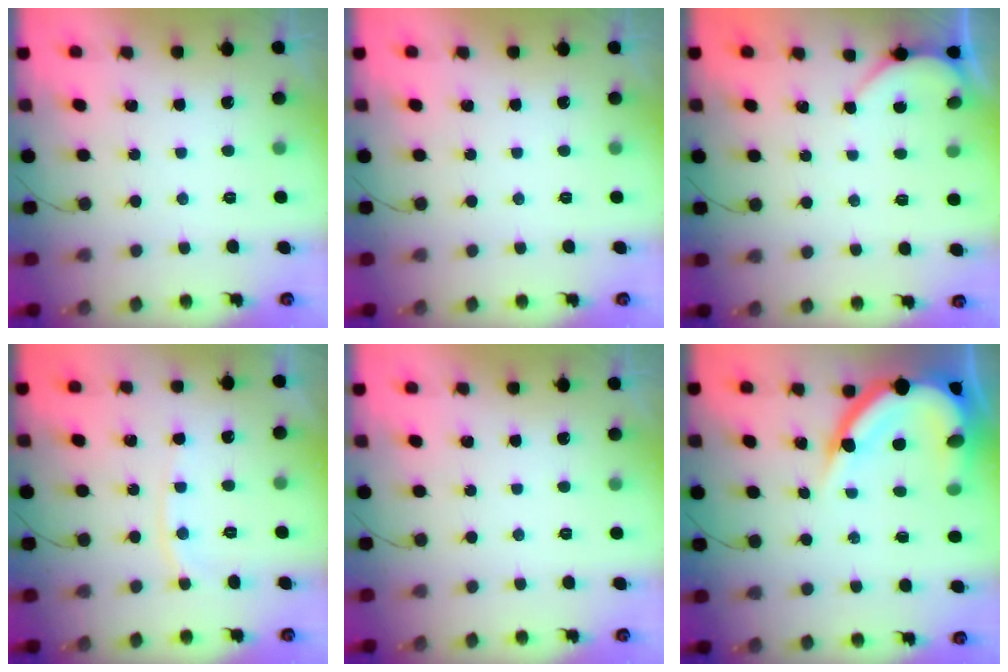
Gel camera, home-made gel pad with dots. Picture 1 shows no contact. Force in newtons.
{"total": 0.0}
{"total": 3.0, "press": 3.0, "slide": 0.2}
{"total": 5.7, "press": 5.6, "slide": 0.8}
{"total": 0.0}
{"total": 16.2, "press": 16.2, "slide": 1.6}